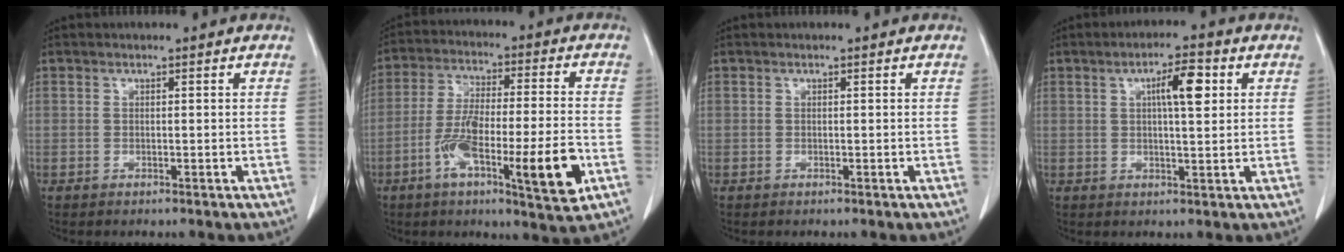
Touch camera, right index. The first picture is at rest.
{"total": 15.2, "force": [-5.5, 1.9, 14.1], "torque": [-0.242, -0.005, -0.090]}
{"total": 0.0}
{"total": 5.9, "force": [1.9, 1.1, 5.5], "torque": [-0.092, 0.008, 0.029]}